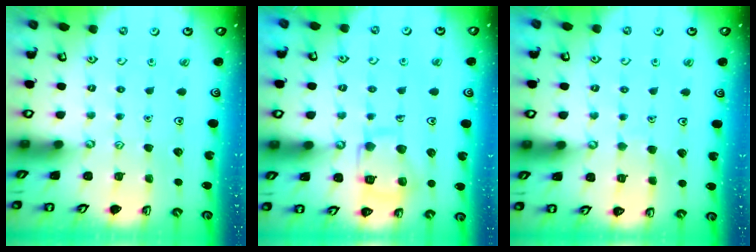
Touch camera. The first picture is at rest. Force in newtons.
{"total": 12.7, "press": 12.6, "slide": 1.2}
{"total": 2.4, "press": 2.4, "slide": 0.2}